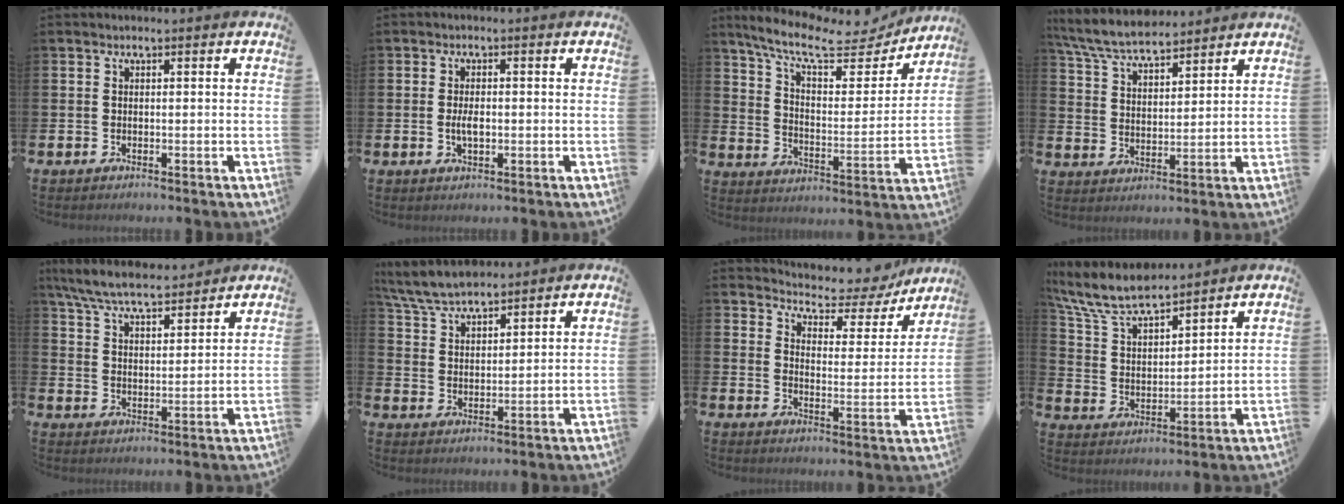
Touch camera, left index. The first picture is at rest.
{"total": 2.5, "force": [-0.3, 1.2, 2.2], "torque": [-0.039, 0.001, -0.006]}
{"total": 10.4, "force": [8.7, 2.9, 4.9], "torque": [-0.112, -0.056, 0.142]}
{"total": 7.0, "force": [6.6, 1.2, 1.9], "torque": [-0.067, -0.026, 0.121]}
{"total": 7.3, "force": [6.8, 1.0, 2.4], "torque": [-0.074, -0.032, 0.123]}
{"total": 6.4, "force": [6.1, 1.3, 1.6], "torque": [-0.057, -0.020, 0.113]}
{"total": 5.6, "force": [5.2, 1.7, 1.1], "torque": [-0.037, -0.048, 0.083]}
{"total": 8.6, "force": [7.9, 1.7, 3.0], "torque": [-0.096, -0.043, 0.142]}